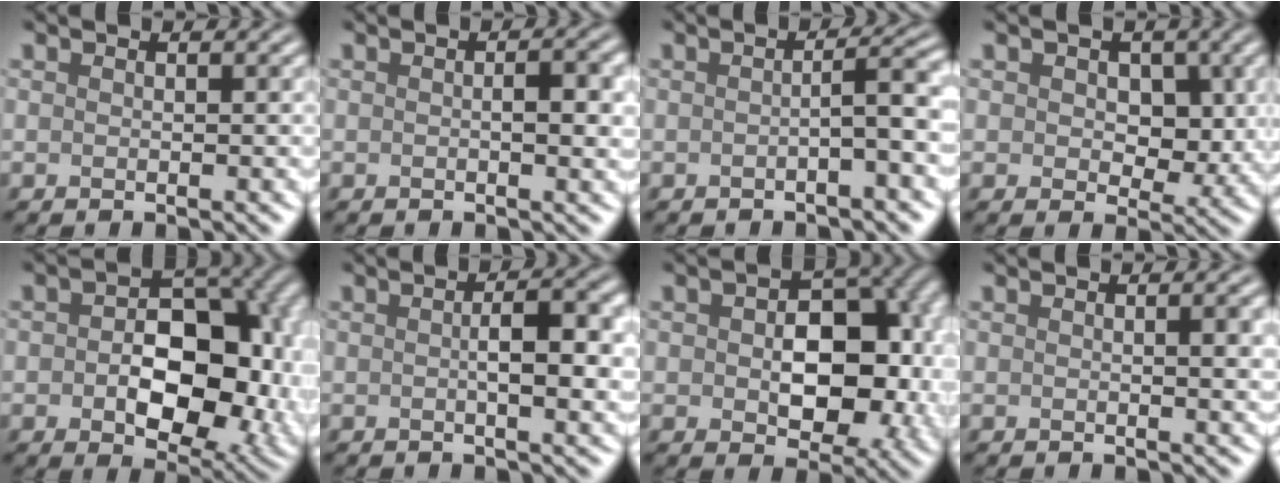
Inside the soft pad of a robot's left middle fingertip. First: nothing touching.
{"total": 2.5, "force": [0.0, 0.7, 2.4], "torque": [-0.038, 0.001, -0.001]}
{"total": 2.8, "force": [-0.7, 0.4, 2.7], "torque": [-0.039, 0.016, -0.017]}
{"total": 3.9, "force": [0.8, 2.6, 2.8], "torque": [-0.039, -0.008, 0.007]}
{"total": 12.0, "force": [-1.0, 7.6, 9.2], "torque": [-0.114, -0.010, -0.007]}
{"total": 4.2, "force": [0.0, 1.1, 4.1], "torque": [-0.065, 0.003, 0.000]}
{"total": 10.2, "force": [-0.2, 6.5, 7.8], "torque": [-0.100, -0.007, 0.003]}
{"total": 2.1, "force": [0.2, 0.5, 2.0], "torque": [-0.022, 0.003, 0.002]}